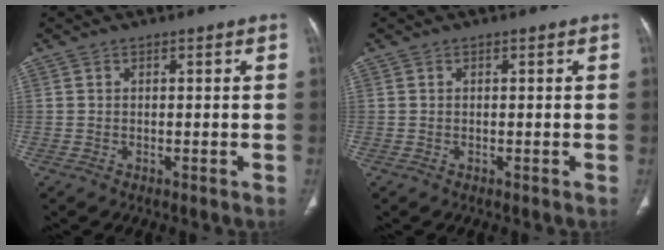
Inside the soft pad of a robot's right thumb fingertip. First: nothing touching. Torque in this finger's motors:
{"motor_torque": [0.01, 0.01, -0.23, -0.03, 0.01]}